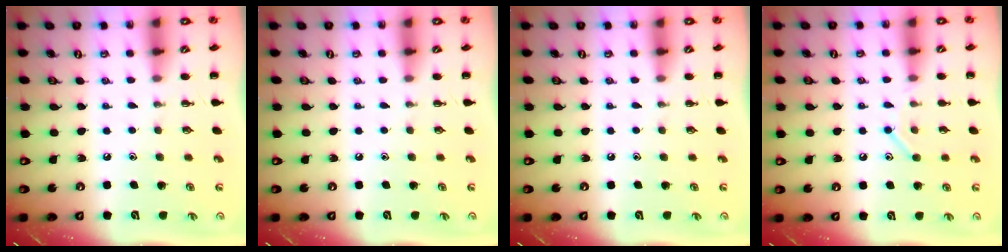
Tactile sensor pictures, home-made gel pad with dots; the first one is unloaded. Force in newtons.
{"total": 0.0}
{"total": 0.0}
{"total": 8.1, "press": 7.9, "slide": 1.4}